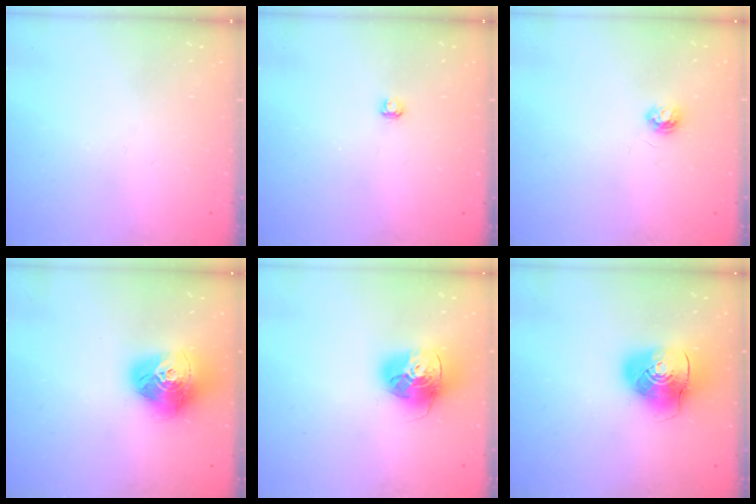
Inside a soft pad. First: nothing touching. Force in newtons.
{"total": 2.9, "press": 2.9, "slide": 0.3}
{"total": 3.9, "press": 3.8, "slide": 0.5}
{"total": 17.6, "press": 17.6, "slide": 1.6}
{"total": 16.6, "press": 16.6, "slide": 1.6}
{"total": 10.9, "press": 10.7, "slide": 1.8}